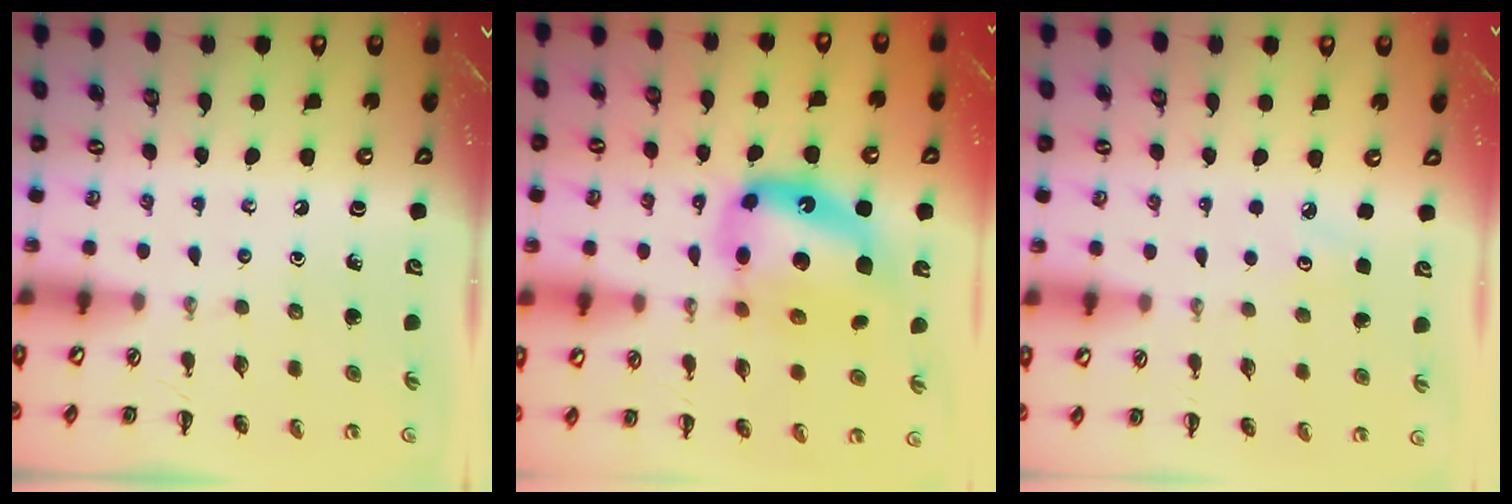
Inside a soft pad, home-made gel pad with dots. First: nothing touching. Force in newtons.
{"total": 15.9, "press": 15.3, "slide": 4.0}
{"total": 2.8, "press": 2.7, "slide": 0.8}